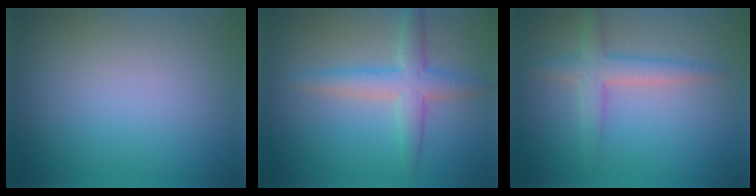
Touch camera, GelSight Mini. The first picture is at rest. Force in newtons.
{"total": 3.4, "press": 3.4, "slide": 0.2}
{"total": 2.9, "press": 2.9, "slide": 0.2}